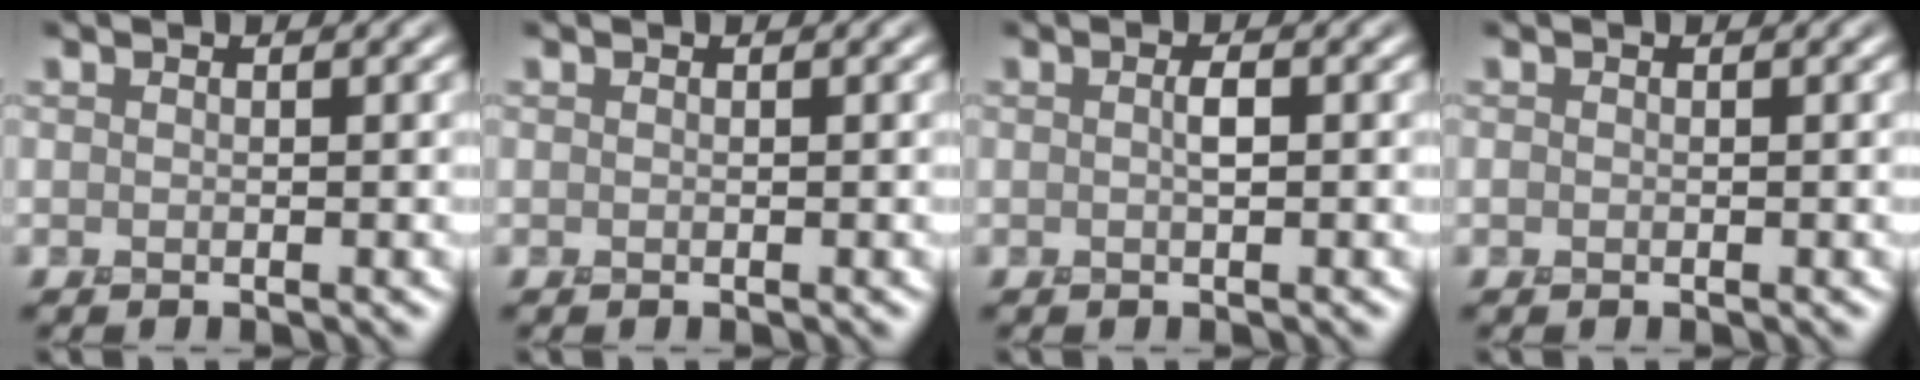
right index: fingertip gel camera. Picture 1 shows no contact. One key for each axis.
{"total": 0.0}
{"total": 1.2, "fx": 0.1, "fy": 0.2, "fz": 1.2, "tx": -0.023, "ty": 0.005, "tz": 0.002}
{"total": 0.0}